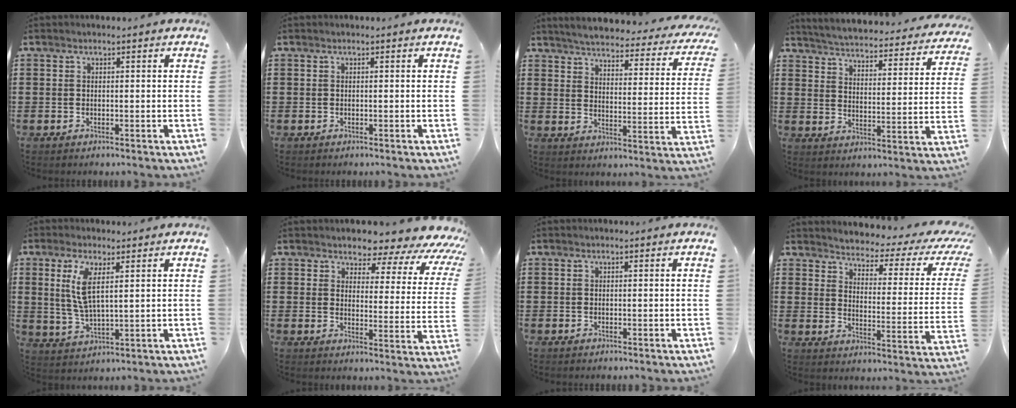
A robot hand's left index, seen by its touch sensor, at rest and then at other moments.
{"total": 0.0}
{"total": 4.3, "force": [4.1, -0.2, 1.3], "torque": [-0.048, -0.035, 0.064]}
{"total": 3.9, "force": [3.8, -0.4, 0.6], "torque": [-0.035, -0.038, 0.058]}
{"total": 6.5, "force": [2.6, 2.5, 5.5], "torque": [-0.132, -0.001, 0.041]}
{"total": 4.7, "force": [4.1, 1.8, 1.3], "torque": [-0.037, -0.035, 0.064]}
{"total": 0.0}
{"total": 2.8, "force": [2.4, 0.6, 1.4], "torque": [-0.037, -0.029, 0.030]}